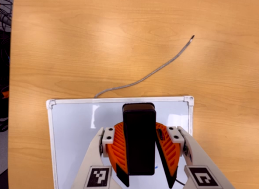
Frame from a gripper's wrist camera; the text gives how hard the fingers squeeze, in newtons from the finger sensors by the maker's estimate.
{"total": 9.5, "left": 9.3, "right": 9.7}